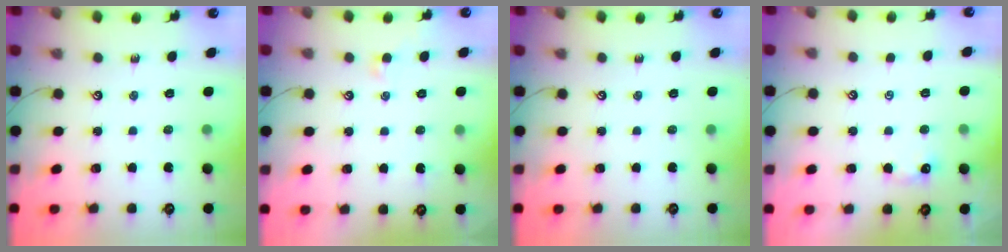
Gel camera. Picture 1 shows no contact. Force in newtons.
{"total": 1.1, "press": 1.1, "slide": 0.4}
{"total": 0.0}
{"total": 1.2, "press": 1.2, "slide": 0.3}